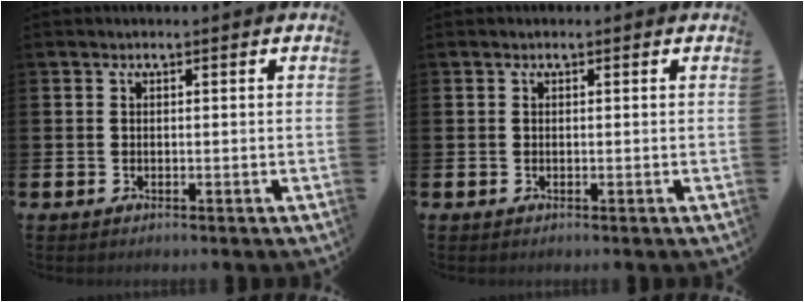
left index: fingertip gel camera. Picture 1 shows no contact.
{"total": 0.0}